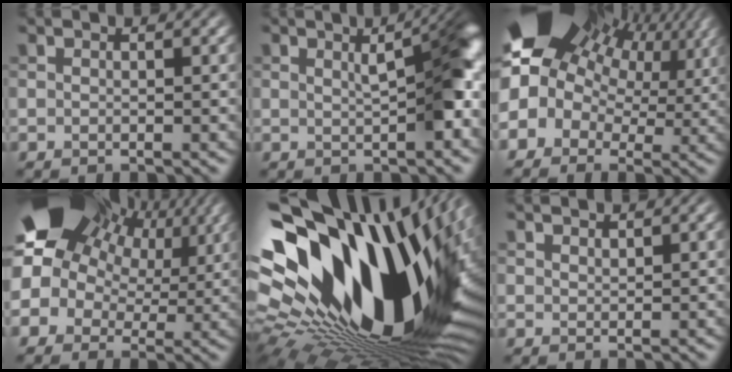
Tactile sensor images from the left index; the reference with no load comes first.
{"total": 5.2, "force": [0.6, 1.2, 5.1], "torque": [-0.064, 0.013, 0.008]}
{"total": 18.3, "force": [6.8, 12.4, 11.6], "torque": [-0.234, 0.039, 0.103]}
{"total": 18.0, "force": [8.2, 12.5, 10.0], "torque": [-0.213, 0.047, 0.125]}
{"total": 21.7, "force": [4.3, 11.7, 17.8], "torque": [-0.309, -0.027, 0.081]}
{"total": 1.0, "force": [1.0, 0.3, 0.0], "torque": [-0.002, -0.001, 0.019]}